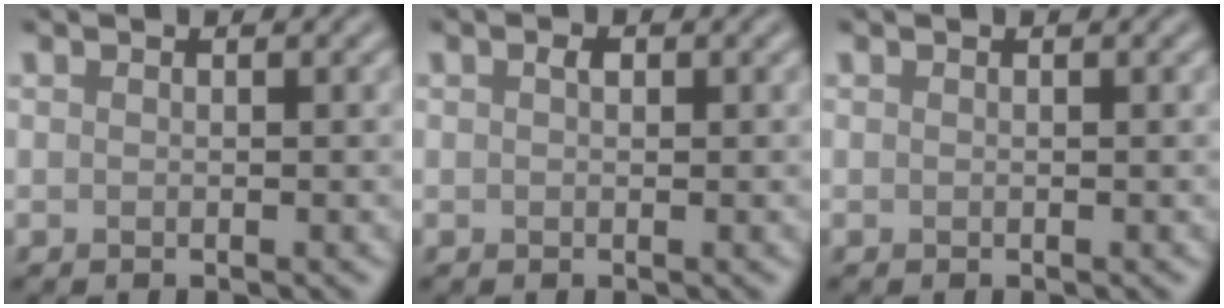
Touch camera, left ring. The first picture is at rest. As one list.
[{"total": 0.9, "force": [0.3, 0.5, 0.6], "torque": [-0.010, 0.001, 0.002]}, {"total": 0.0}]